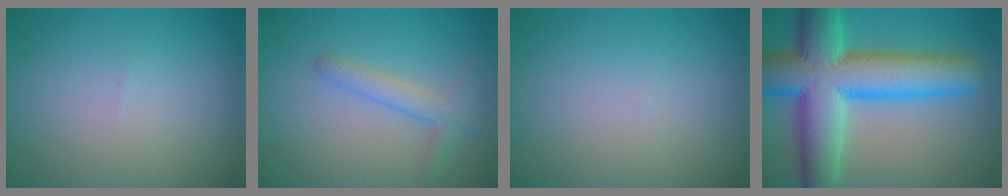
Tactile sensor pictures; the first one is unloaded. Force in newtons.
{"total": 2.5, "press": 2.5, "slide": 0.1}
{"total": 0.0}
{"total": 12.9, "press": 12.9, "slide": 0.4}